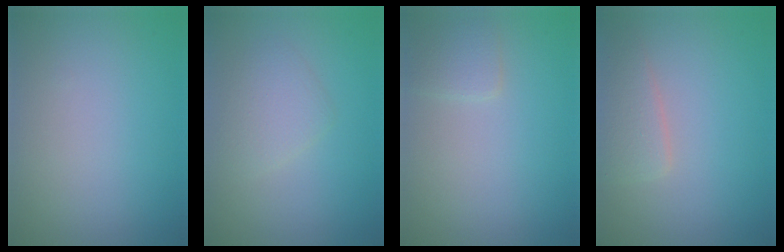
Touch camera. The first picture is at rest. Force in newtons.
{"total": 2.2, "press": 2.2, "slide": 0.1}
{"total": 1.5, "press": 1.5, "slide": 0.0}
{"total": 2.5, "press": 2.5, "slide": 0.1}